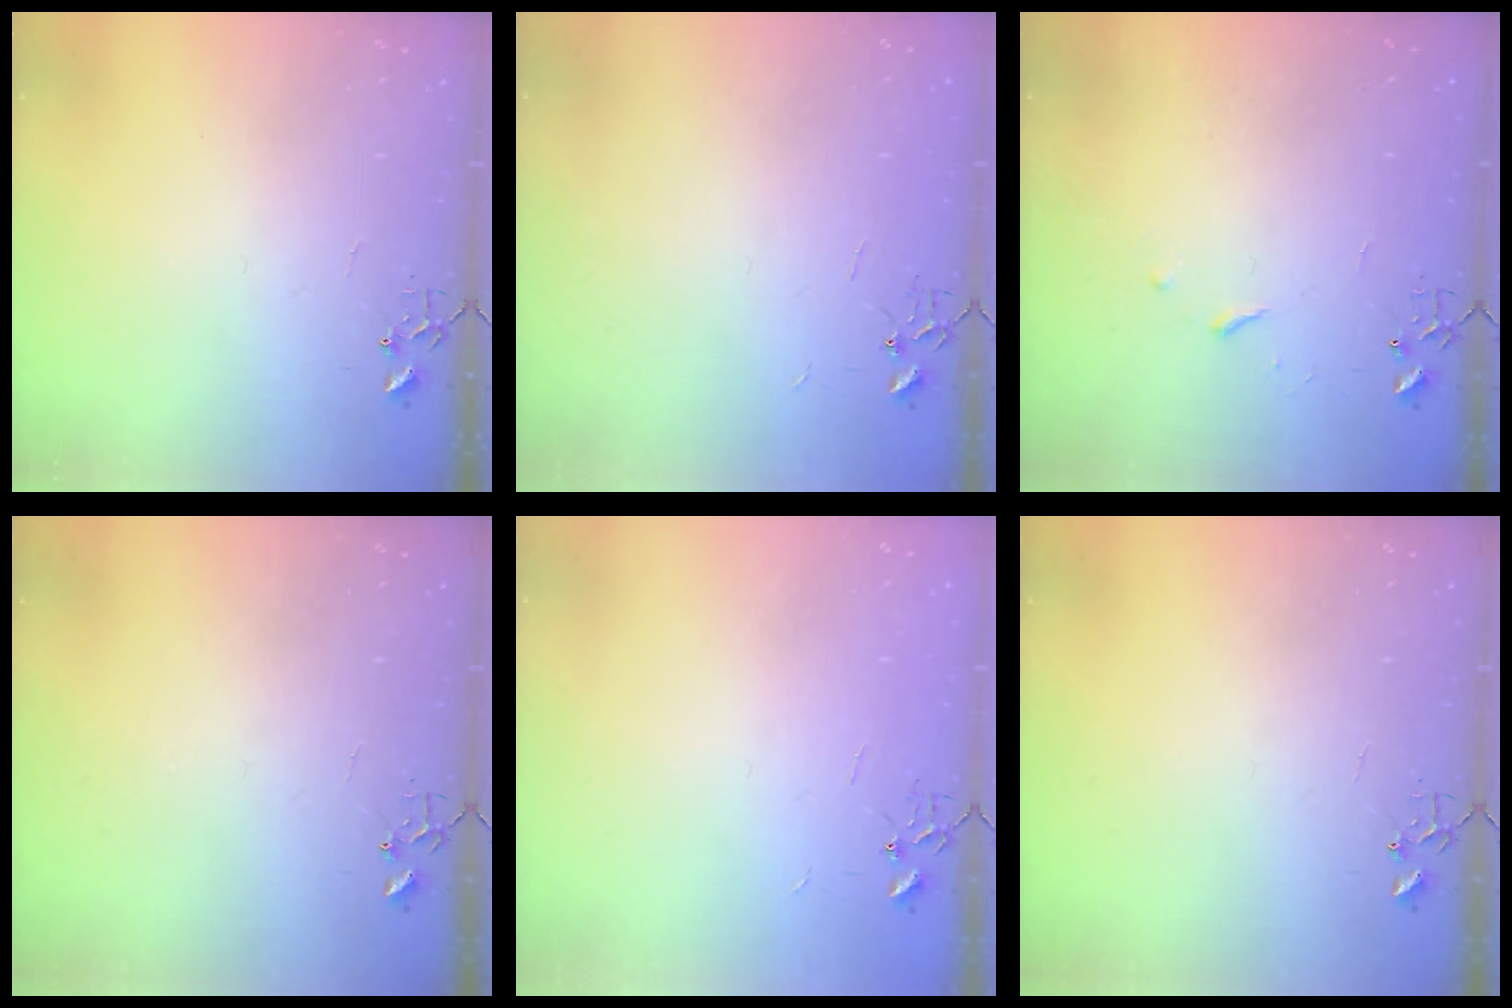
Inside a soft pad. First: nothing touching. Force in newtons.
{"total": 1.8, "press": 1.8, "slide": 0.2}
{"total": 3.4, "press": 3.3, "slide": 0.6}
{"total": 0.0}
{"total": 1.8, "press": 1.8, "slide": 0.2}
{"total": 0.0}